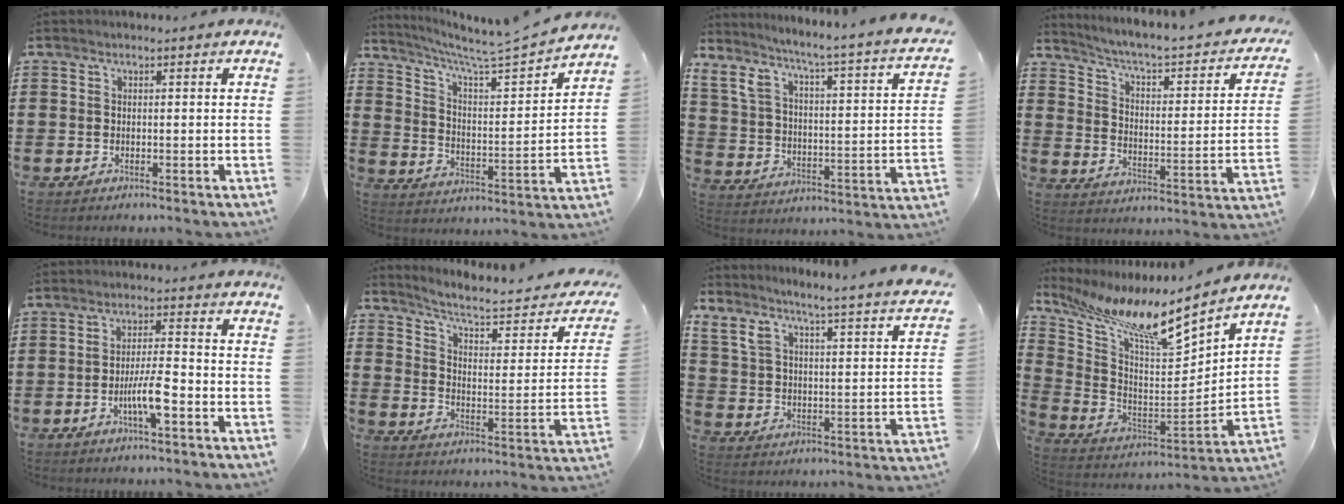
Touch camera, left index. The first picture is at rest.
{"total": 5.3, "force": [4.9, -1.2, 1.7], "torque": [-0.057, -0.053, 0.071]}
{"total": 3.9, "force": [2.3, 0.6, 3.1], "torque": [-0.071, -0.036, 0.027]}
{"total": 3.0, "force": [2.1, 0.3, 2.1], "torque": [-0.056, -0.031, 0.022]}
{"total": 6.0, "force": [-2.5, 1.0, 5.4], "torque": [-0.102, -0.001, -0.047]}
{"total": 5.1, "force": [4.1, 0.9, 3.0], "torque": [-0.079, -0.029, 0.061]}
{"total": 3.4, "force": [2.4, 0.3, 2.4], "torque": [-0.059, -0.037, 0.028]}
{"total": 10.5, "force": [8.6, 1.1, 6.0], "torque": [-0.146, -0.069, 0.134]}